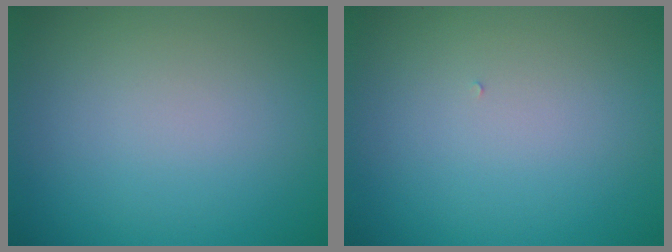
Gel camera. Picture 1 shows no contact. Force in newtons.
{"total": 0.0}